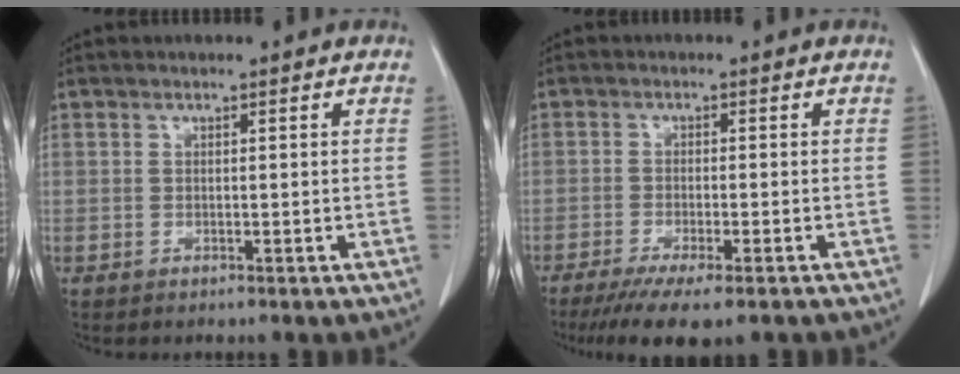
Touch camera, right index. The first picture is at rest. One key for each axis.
{"total": 10.0, "fx": -7.6, "fy": 1.5, "fz": 6.4, "tx": -0.089, "ty": -0.019, "tz": -0.114}